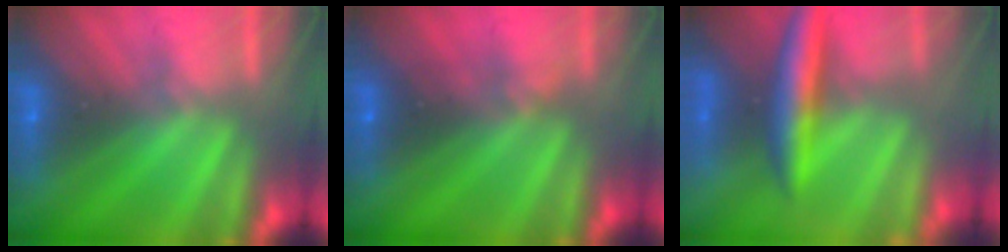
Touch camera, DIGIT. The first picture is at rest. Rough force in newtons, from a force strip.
{"total": 2.3}
{"total": 6.6}